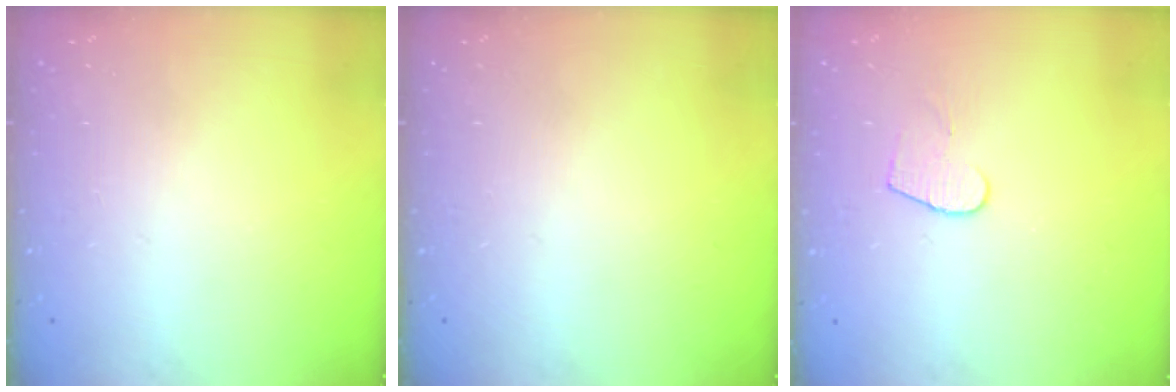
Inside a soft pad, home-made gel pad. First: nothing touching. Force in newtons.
{"total": 0.0}
{"total": 5.8, "press": 5.8, "slide": 0.4}